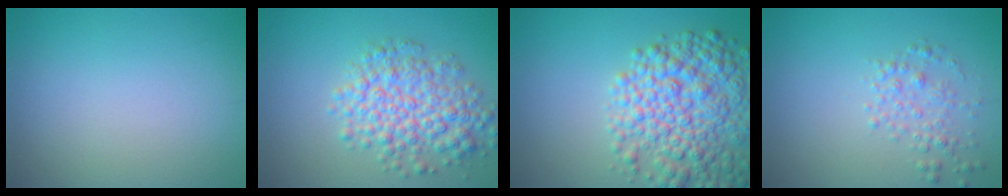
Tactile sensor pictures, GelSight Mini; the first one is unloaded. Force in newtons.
{"total": 5.6, "press": 5.6, "slide": 0.1}
{"total": 8.0, "press": 8.0, "slide": 0.3}
{"total": 1.9, "press": 1.9, "slide": 0.0}